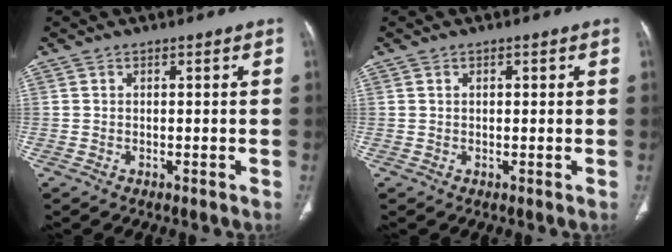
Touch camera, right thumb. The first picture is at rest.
{"total": 0.8, "force": [0.3, 0.5, 0.6], "torque": [-0.010, 0.000, 0.005]}